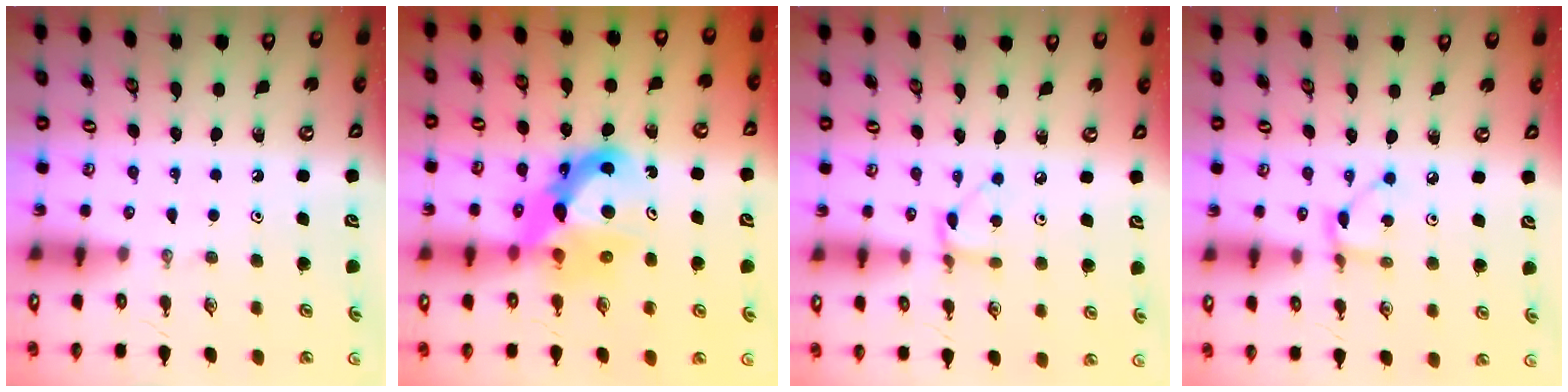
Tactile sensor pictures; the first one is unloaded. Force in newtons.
{"total": 10.7, "press": 10.7, "slide": 0.4}
{"total": 3.7, "press": 3.7, "slide": 0.1}
{"total": 3.1, "press": 3.1, "slide": 0.2}